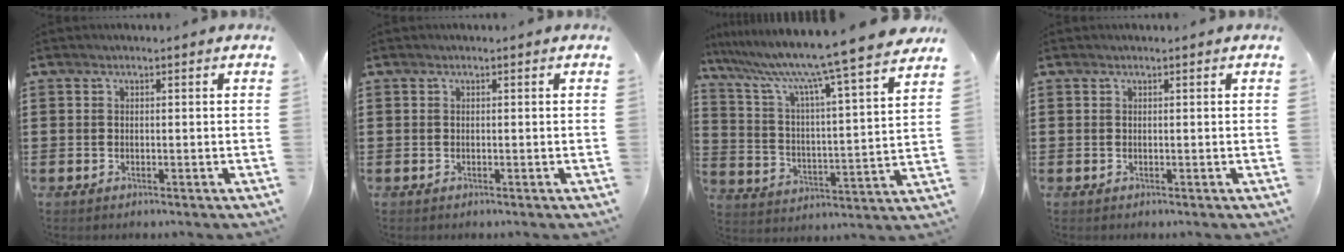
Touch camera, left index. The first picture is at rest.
{"total": 0.0}
{"total": 10.5, "force": [9.0, -1.5, 5.2], "torque": [-0.137, -0.072, 0.139]}
{"total": 0.0}